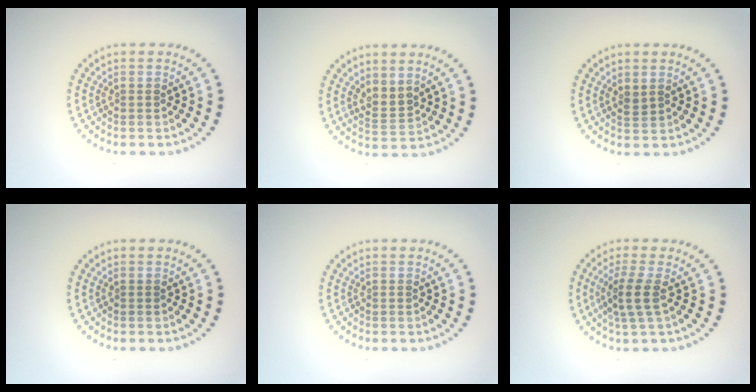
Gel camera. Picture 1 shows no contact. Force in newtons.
{"total": 2.1, "press": 1.6, "slide": 1.3}
{"total": 0.8, "press": 0.7, "slide": 0.4}
{"total": 0.0}
{"total": 0.0}
{"total": 2.5, "press": 2.1, "slide": 1.5}